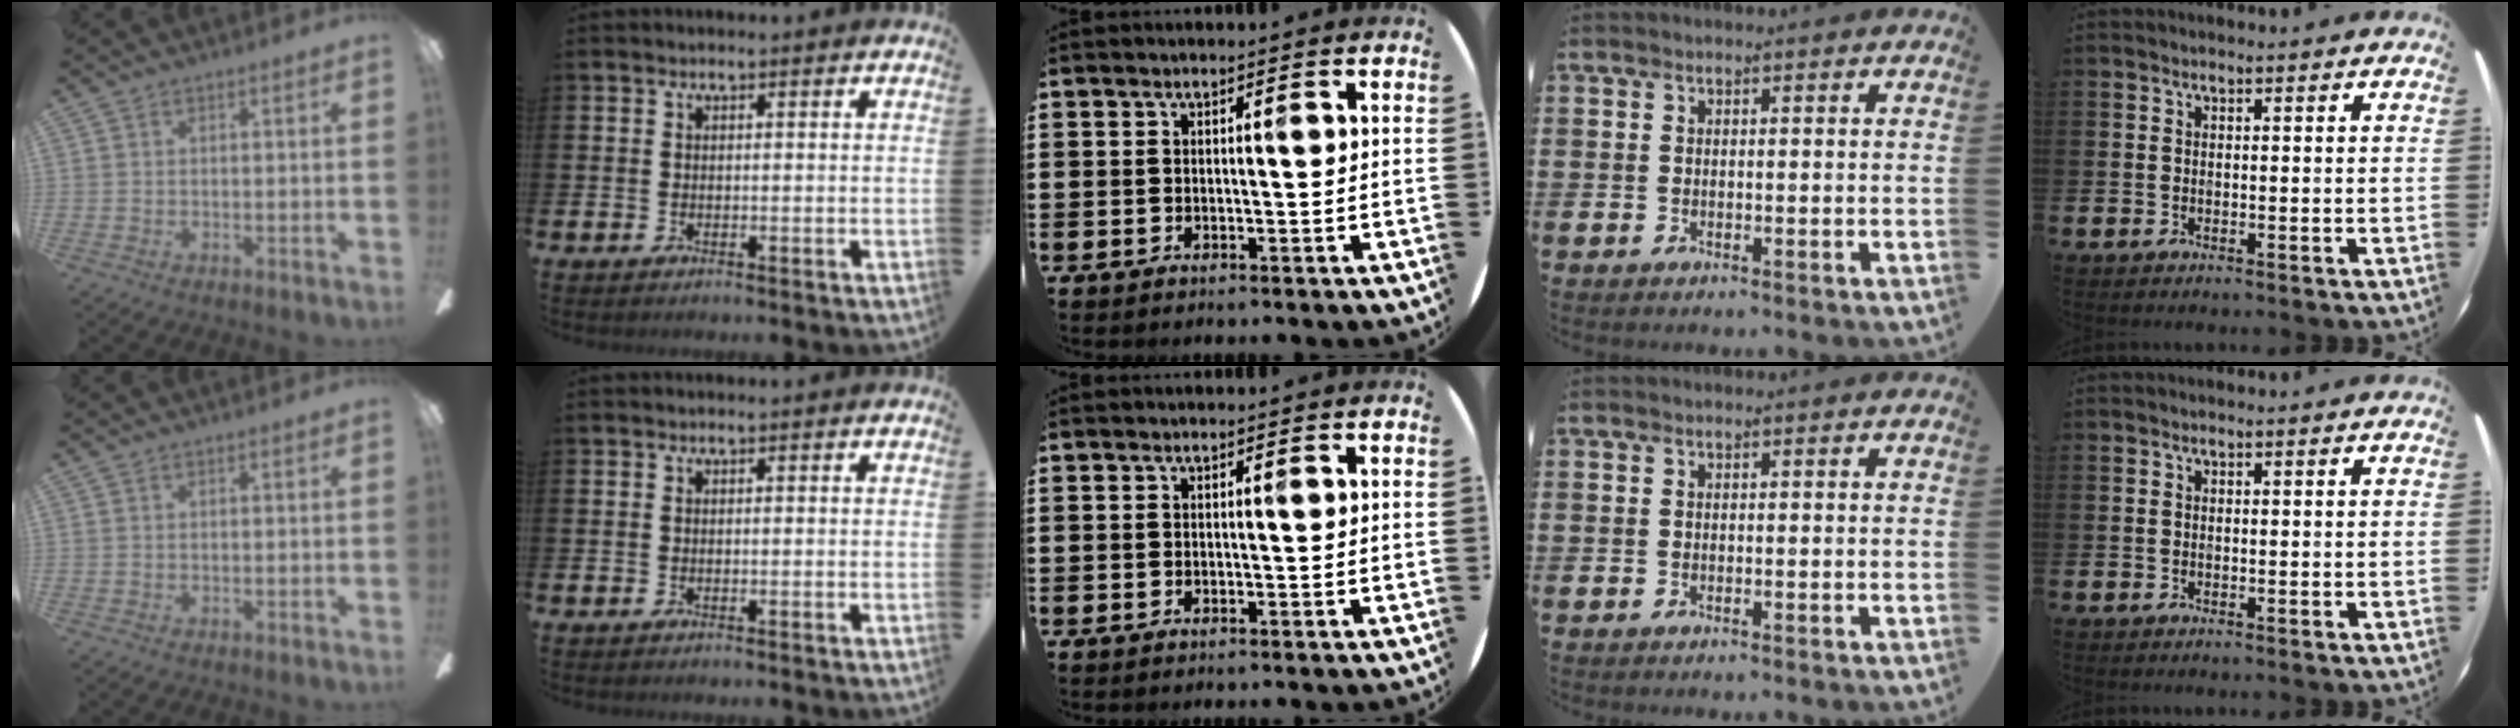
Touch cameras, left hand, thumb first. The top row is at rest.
{}